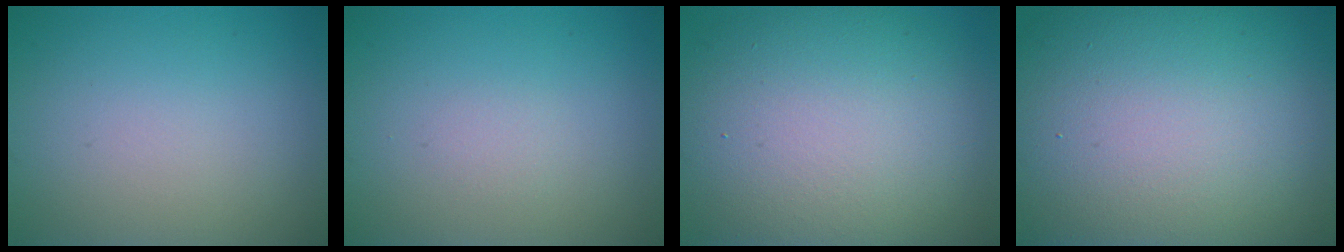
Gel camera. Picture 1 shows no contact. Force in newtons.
{"total": 0.6, "press": 0.6, "slide": 0.0}
{"total": 13.9, "press": 13.8, "slide": 0.9}
{"total": 18.9, "press": 18.9, "slide": 0.9}